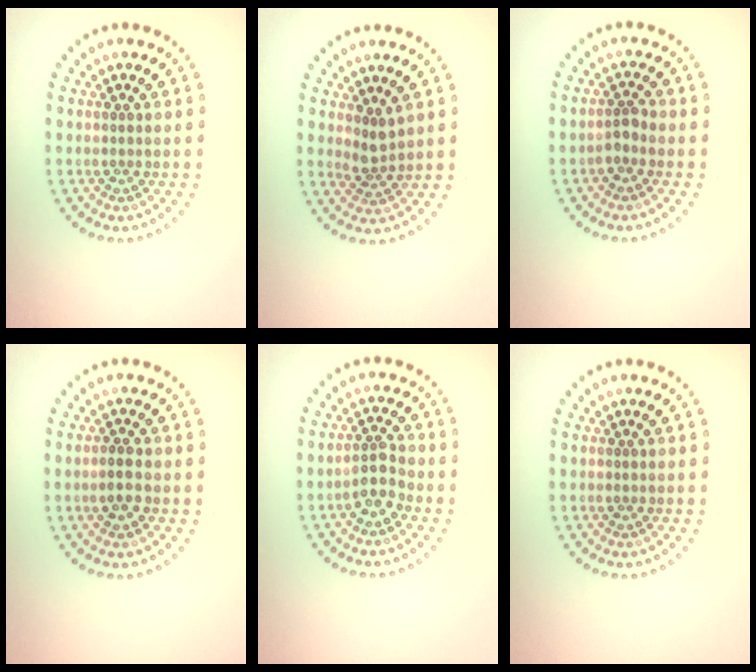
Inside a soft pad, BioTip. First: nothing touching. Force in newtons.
{"total": 1.9, "press": 1.5, "slide": 1.3}
{"total": 1.4, "press": 1.1, "slide": 0.8}
{"total": 1.7, "press": 1.7, "slide": 0.1}
{"total": 2.4, "press": 2.2, "slide": 1.0}
{"total": 0.0}